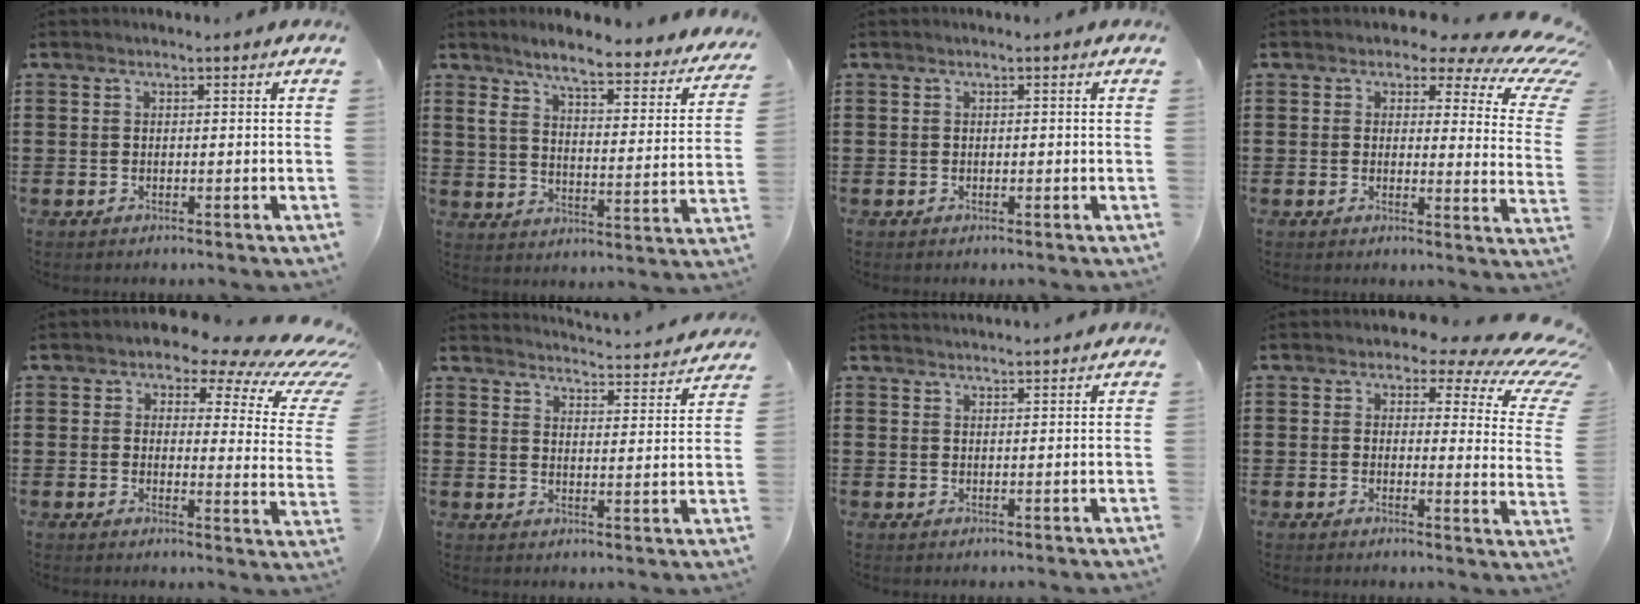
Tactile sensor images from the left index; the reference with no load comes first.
{"total": 6.3, "force": [5.2, 0.2, 3.5], "torque": [-0.093, -0.038, 0.080]}
{"total": 0.0}
{"total": 5.3, "force": [3.5, 2.7, 2.9], "torque": [-0.052, -0.019, 0.054]}
{"total": 7.3, "force": [5.5, 2.9, 3.8], "torque": [-0.068, -0.034, 0.090]}
{"total": 3.5, "force": [3.4, -0.5, 0.0], "torque": [-0.012, -0.035, 0.053]}
{"total": 1.6, "force": [1.6, 0.0, -0.1], "torque": [-0.002, 0.001, 0.031]}
{"total": 5.8, "force": [4.1, 2.7, 3.1], "torque": [-0.056, -0.025, 0.067]}